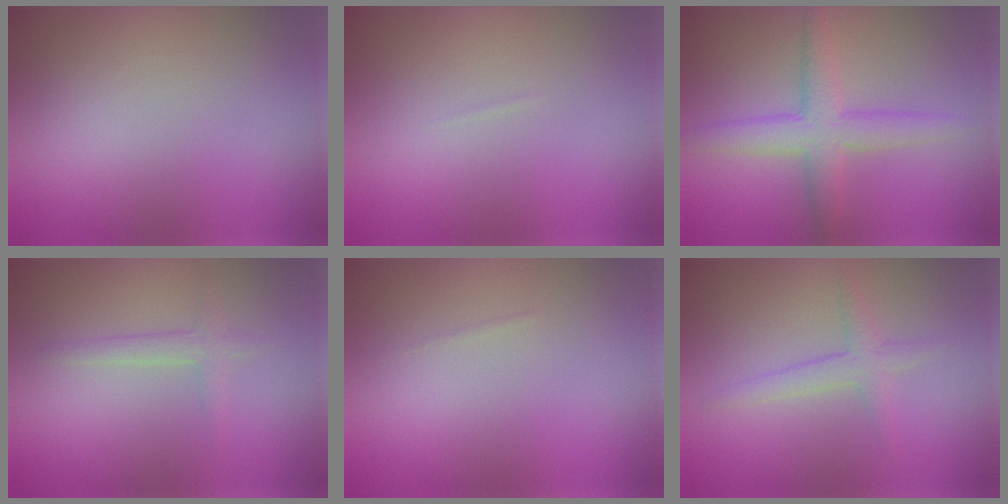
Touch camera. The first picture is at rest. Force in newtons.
{"total": 0.0}
{"total": 4.9, "press": 4.9, "slide": 0.0}
{"total": 1.6, "press": 1.6, "slide": 0.1}
{"total": 0.0}
{"total": 1.9, "press": 1.9, "slide": 0.1}